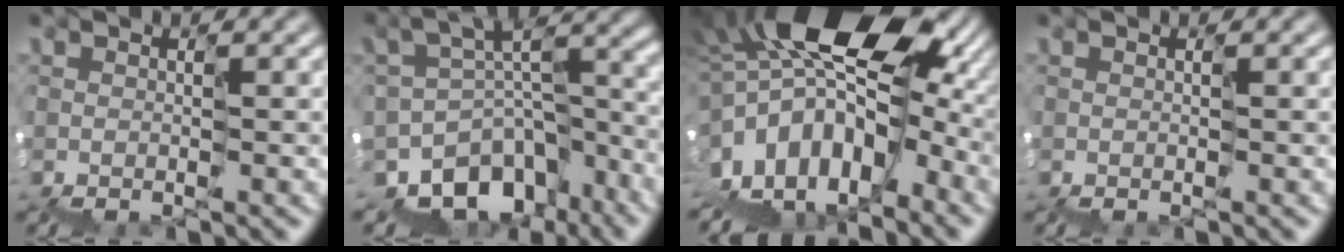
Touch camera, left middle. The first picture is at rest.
{"total": 9.2, "force": [-7.9, 4.6, 1.4], "torque": [-0.016, 0.016, -0.112]}
{"total": 15.8, "force": [-0.8, 10.2, 12.1], "torque": [-0.180, 0.002, -0.003]}
{"total": 0.0}